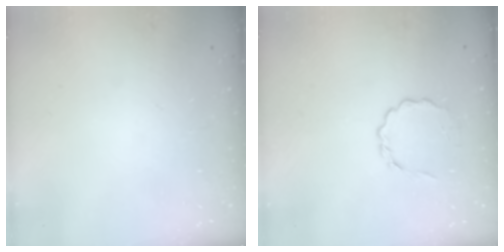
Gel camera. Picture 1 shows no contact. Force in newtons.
{"total": 3.7, "press": 3.5, "slide": 1.4}